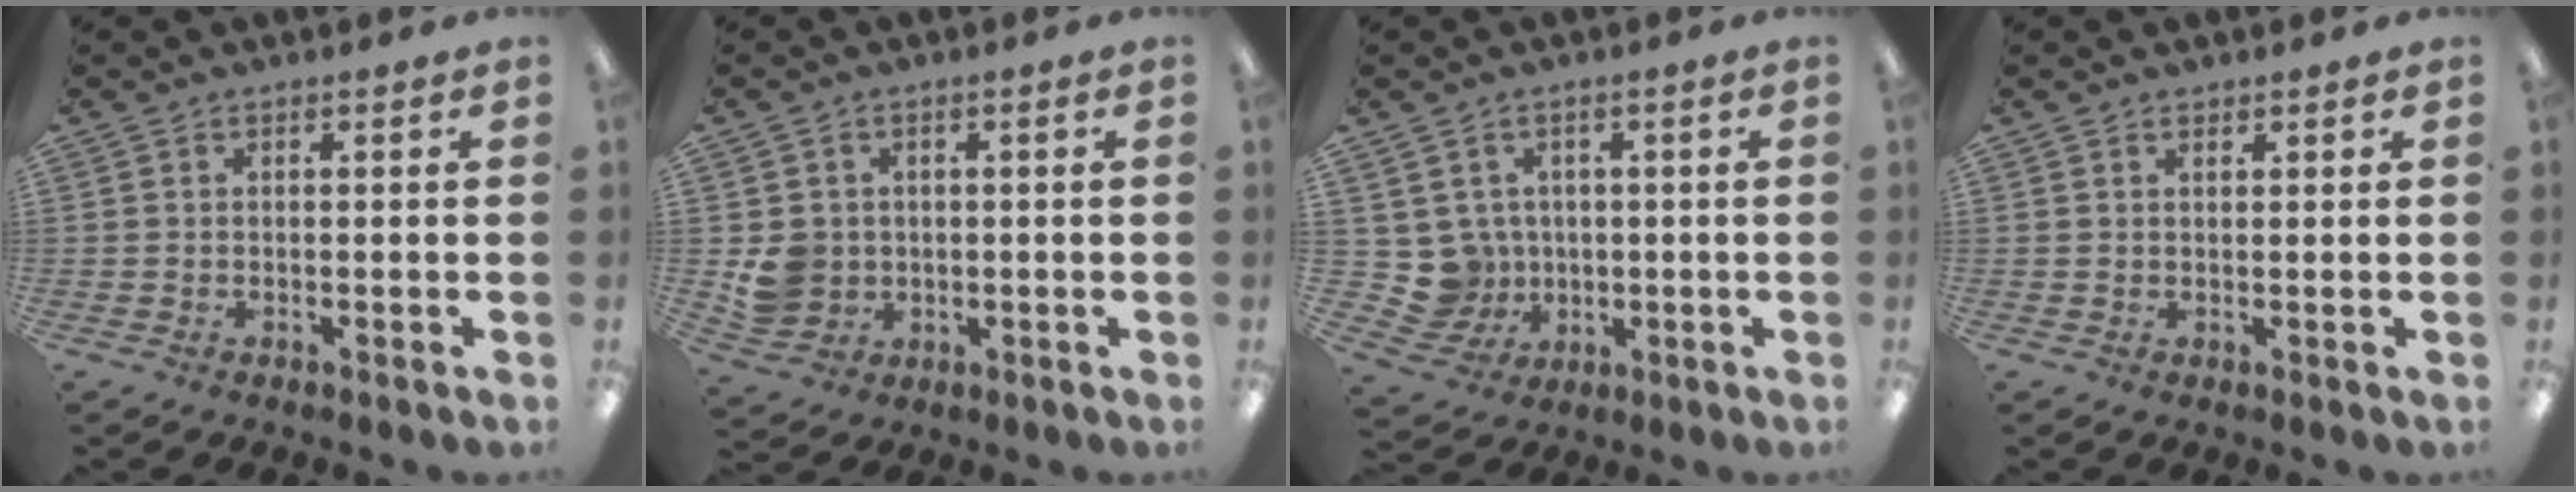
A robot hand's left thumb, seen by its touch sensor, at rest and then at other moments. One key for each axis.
{"total": 5.8, "fx": 0.4, "fy": 5.5, "fz": 1.5, "tx": -0.030, "ty": 0.007, "tz": 0.012}
{"total": 6.9, "fx": 1.3, "fy": 6.7, "fz": 1.2, "tx": -0.052, "ty": -0.005, "tz": 0.030}
{"total": 1.0, "fx": 0.9, "fy": 0.3, "fz": 0.2, "tx": -0.005, "ty": 0.000, "tz": 0.016}